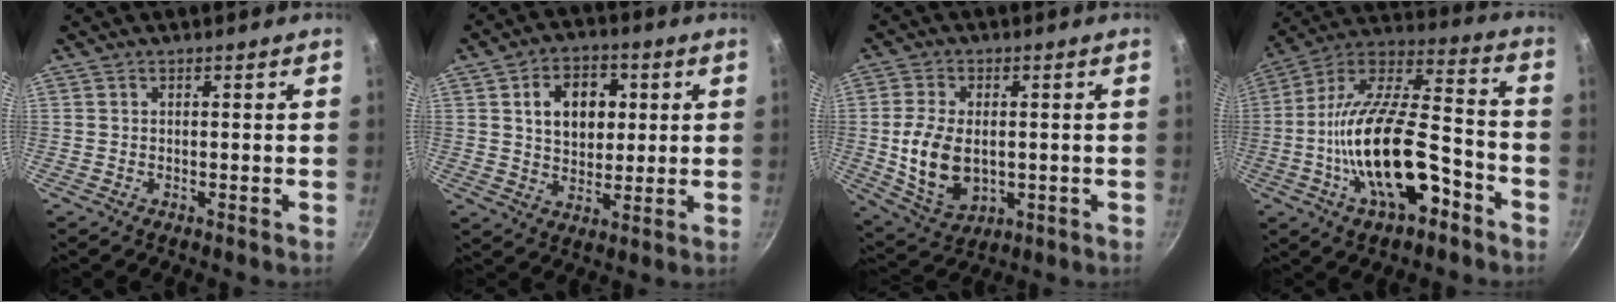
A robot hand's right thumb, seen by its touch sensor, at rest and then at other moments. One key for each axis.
{"total": 11.0, "fx": 2.7, "fy": 7.9, "fz": 7.2, "tx": -0.075, "ty": 0.001, "tz": 0.042}
{"total": 12.1, "fx": -0.4, "fy": 7.7, "fz": 9.2, "tx": -0.169, "ty": -0.007, "tz": 0.007}
{"total": 23.4, "fx": -8.2, "fy": 10.3, "fz": 19.4, "tx": -0.324, "ty": 0.051, "tz": -0.149}